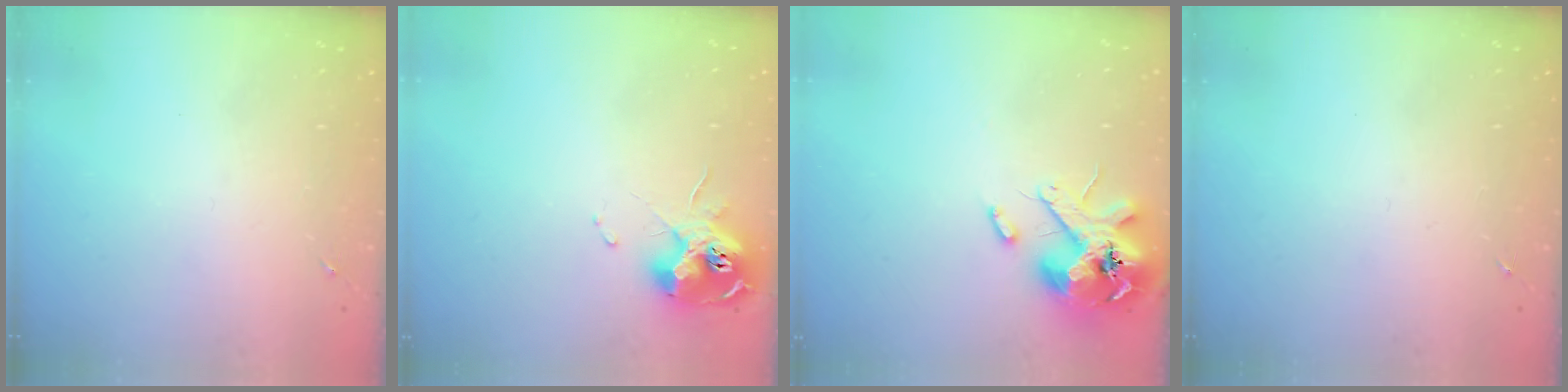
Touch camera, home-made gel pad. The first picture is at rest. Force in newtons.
{"total": 11.8, "press": 11.7, "slide": 1.7}
{"total": 15.2, "press": 15.1, "slide": 2.0}
{"total": 0.0}